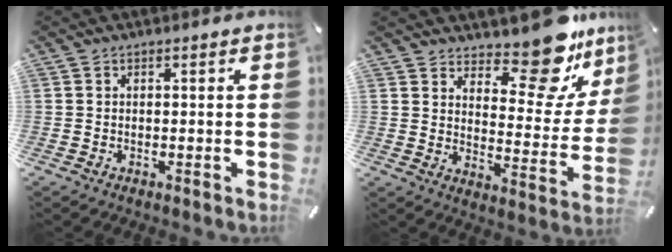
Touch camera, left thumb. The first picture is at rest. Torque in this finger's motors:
{"motor_torque": [1.10, -0.28, 0.27, -0.08, 0.05]}